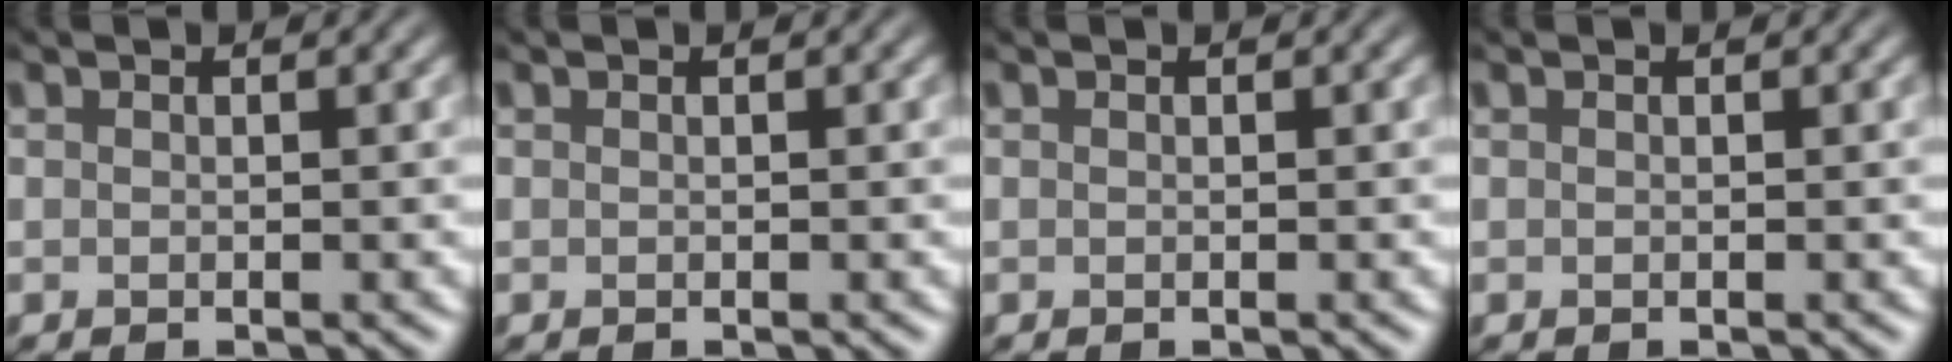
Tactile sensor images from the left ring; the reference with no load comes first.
{"total": 0.0}
{"total": 0.0}
{"total": 0.0}